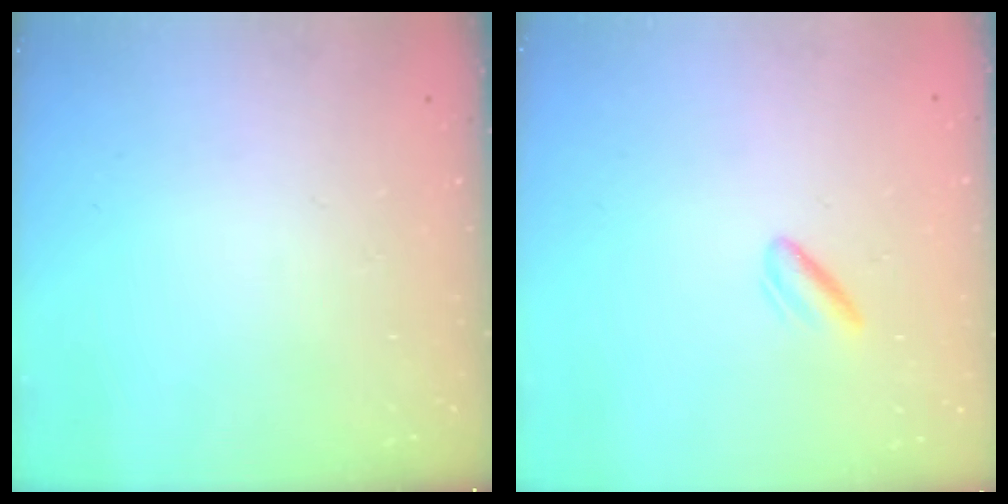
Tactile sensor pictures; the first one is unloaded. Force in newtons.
{"total": 3.0, "press": 2.7, "slide": 1.3}